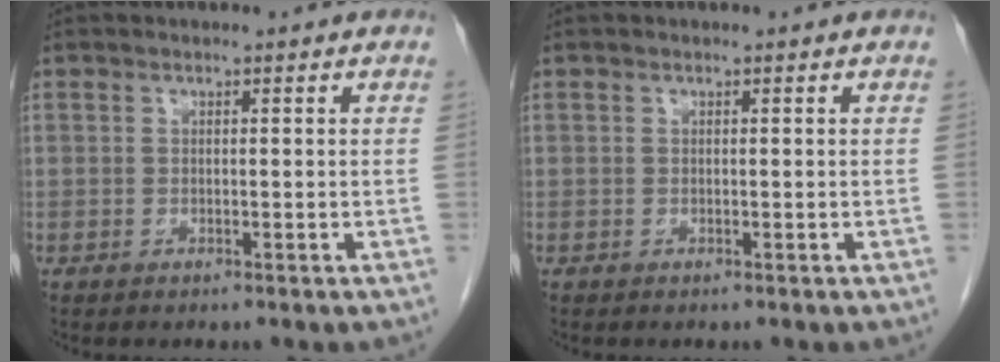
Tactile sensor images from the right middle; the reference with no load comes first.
{"total": 0.0}